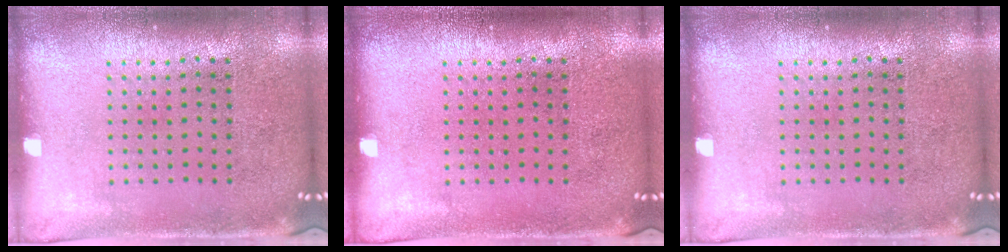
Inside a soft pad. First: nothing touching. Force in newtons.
{"total": 0.0}
{"total": 0.0}